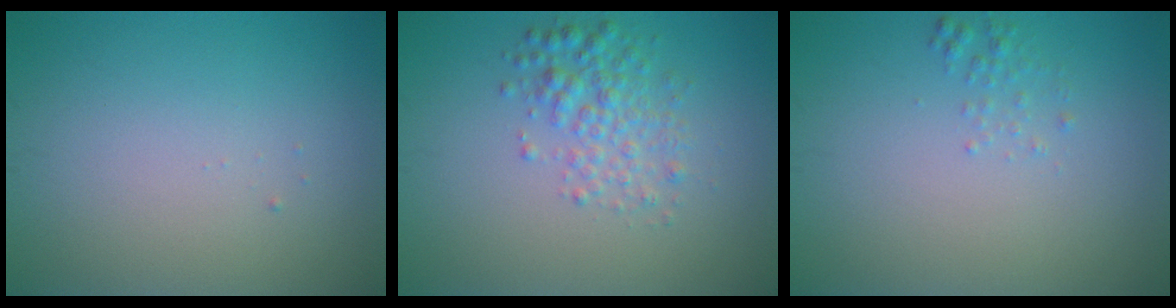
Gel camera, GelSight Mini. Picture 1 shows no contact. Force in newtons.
{"total": 3.0, "press": 3.0, "slide": 0.1}
{"total": 1.0, "press": 1.0, "slide": 0.0}